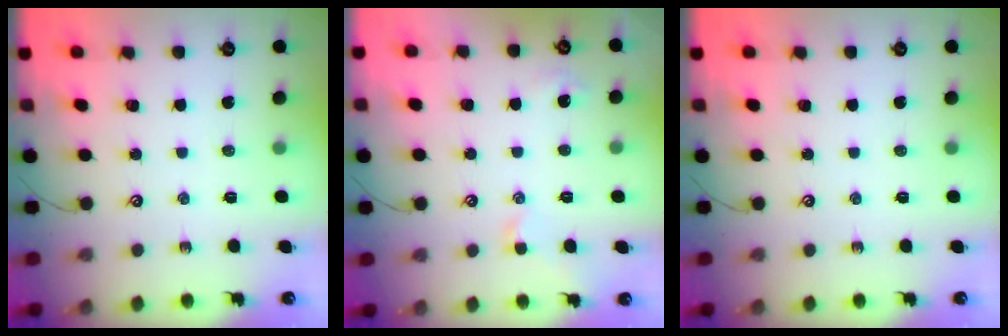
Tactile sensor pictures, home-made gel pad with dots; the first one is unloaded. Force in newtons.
{"total": 2.9, "press": 2.8, "slide": 0.8}
{"total": 0.0}